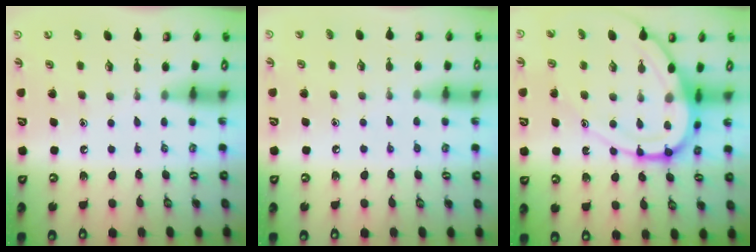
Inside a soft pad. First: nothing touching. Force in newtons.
{"total": 3.9, "press": 3.8, "slide": 0.9}
{"total": 14.5, "press": 14.4, "slide": 1.8}